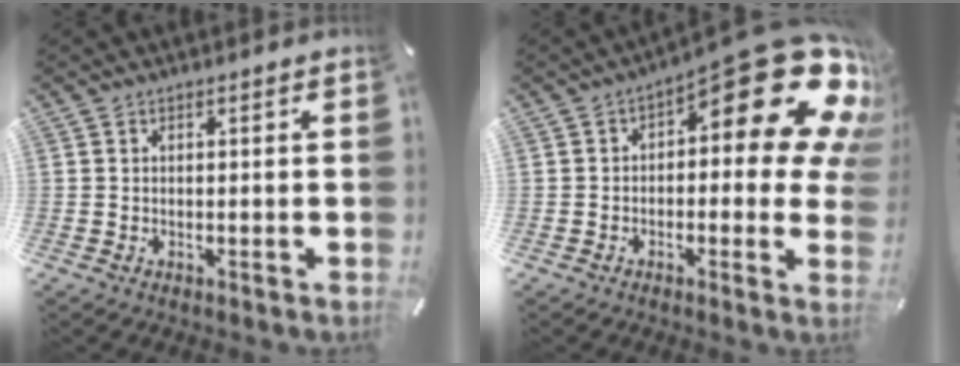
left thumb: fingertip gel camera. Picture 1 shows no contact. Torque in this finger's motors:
{"motor_torque": [2.50, 2.51, 1.54, -1.23, 0.26]}